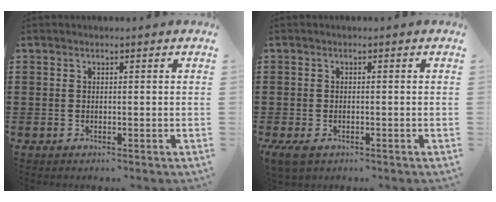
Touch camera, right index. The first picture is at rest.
{"total": 1.5, "force": [-0.7, 0.6, 1.1], "torque": [-0.031, -0.005, -0.016]}